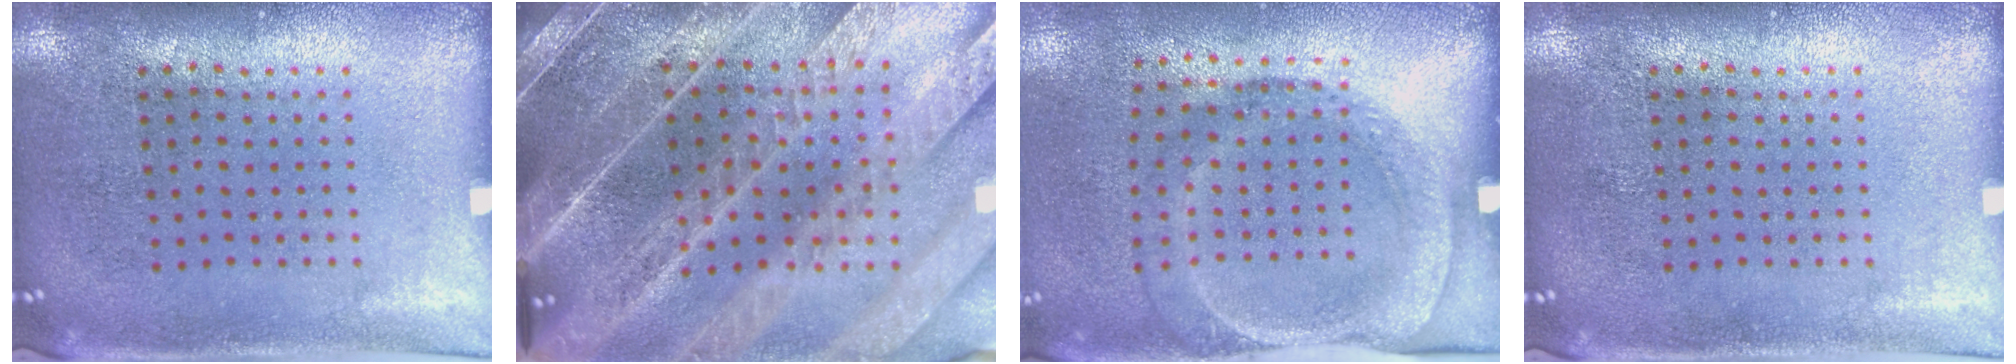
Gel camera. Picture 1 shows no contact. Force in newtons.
{"total": 4.8, "press": 4.2, "slide": 2.2}
{"total": 1.8, "press": 1.2, "slide": 1.4}
{"total": 0.0}